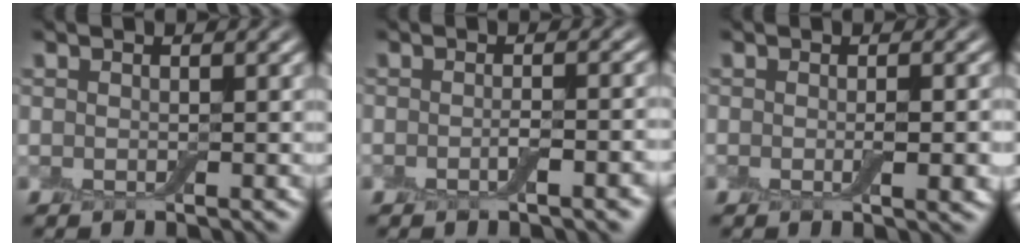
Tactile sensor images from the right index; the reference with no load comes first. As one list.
[{"total": 2.9, "force": [-1.0, 0.8, 2.5], "torque": [-0.029, 0.004, -0.019]}, {"total": 2.4, "force": [-0.4, 0.6, 2.3], "torque": [-0.036, -0.005, -0.006]}]